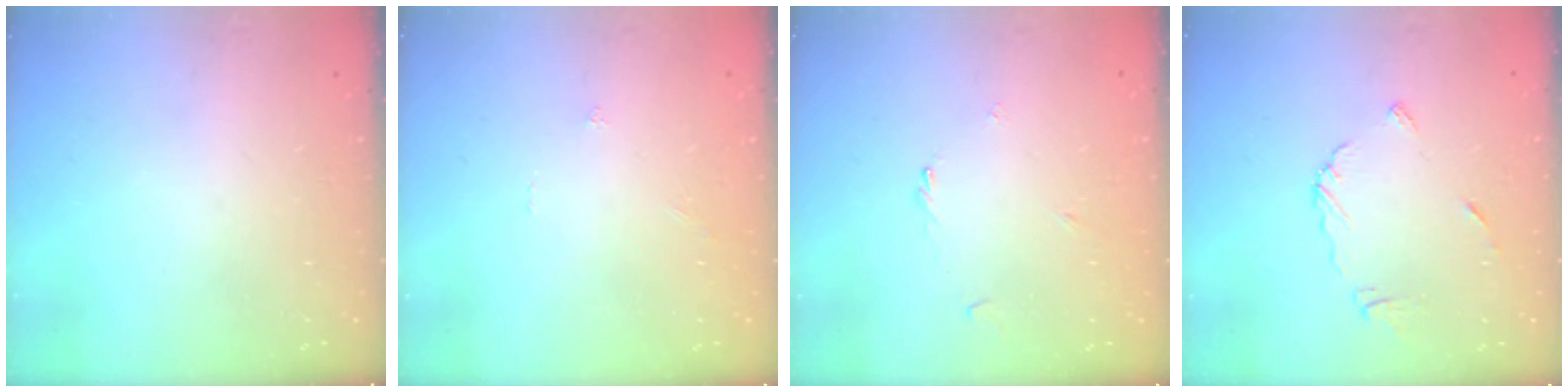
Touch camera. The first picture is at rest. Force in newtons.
{"total": 0.0}
{"total": 1.2, "press": 1.2, "slide": 0.4}
{"total": 7.7, "press": 7.7, "slide": 0.4}